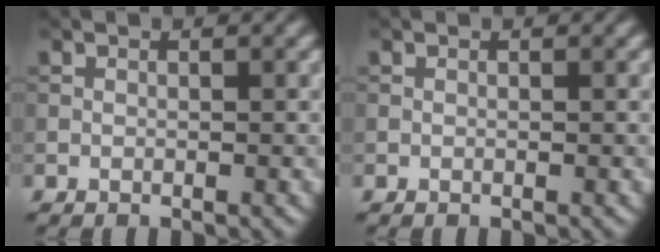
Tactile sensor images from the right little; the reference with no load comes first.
{"total": 0.0}